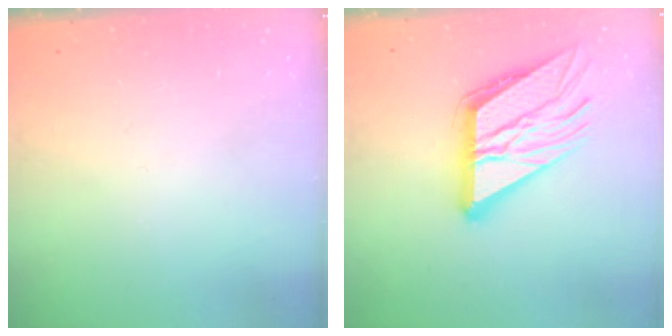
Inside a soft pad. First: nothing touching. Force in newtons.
{"total": 18.0, "press": 17.9, "slide": 2.5}